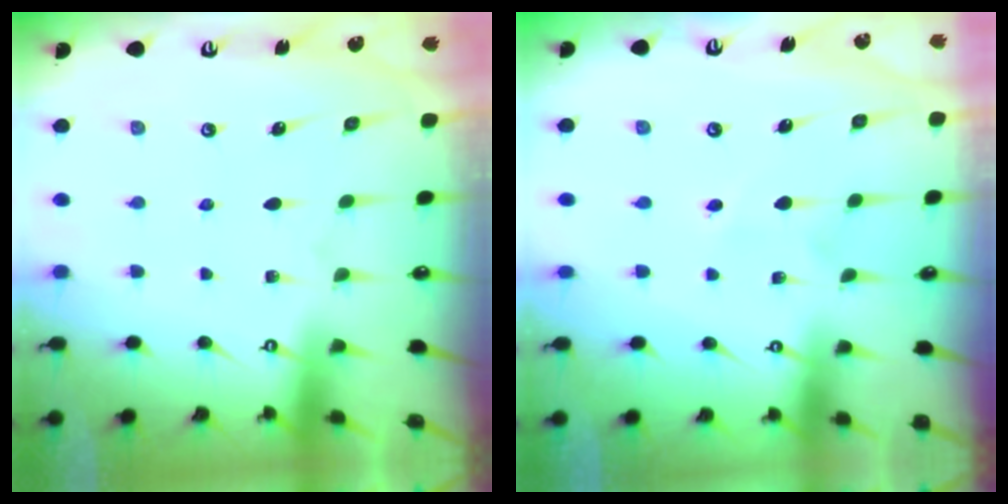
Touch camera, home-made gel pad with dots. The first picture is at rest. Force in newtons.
{"total": 4.3, "press": 4.3, "slide": 0.5}